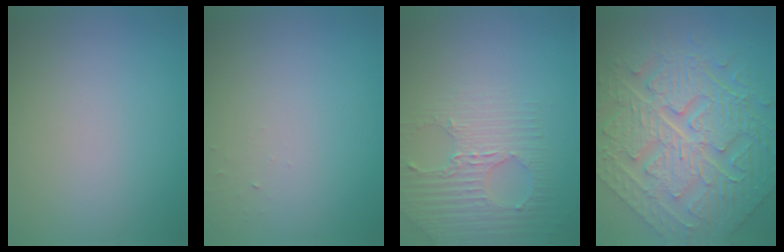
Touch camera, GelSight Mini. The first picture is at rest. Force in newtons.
{"total": 0.6, "press": 0.6, "slide": 0.1}
{"total": 2.8, "press": 2.7, "slide": 0.9}
{"total": 10.9, "press": 7.7, "slide": 7.8}